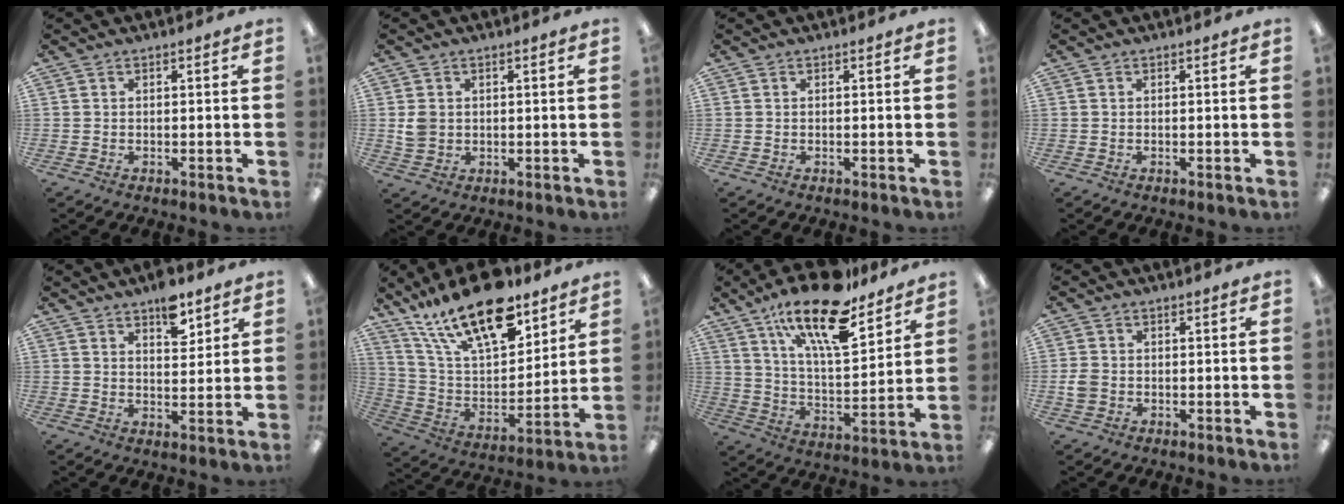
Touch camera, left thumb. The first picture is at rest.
{"total": 4.1, "force": [0.6, 3.7, 1.7], "torque": [-0.027, 0.004, 0.012]}
{"total": 0.0}
{"total": 0.0}
{"total": 7.8, "force": [5.5, 3.6, 4.3], "torque": [-0.041, -0.033, 0.089]}
{"total": 21.9, "force": [15.3, 8.8, 13.0], "torque": [-0.258, -0.086, 0.267]}
{"total": 21.3, "force": [14.5, 7.5, 13.8], "torque": [-0.227, -0.083, 0.242]}
{"total": 2.7, "force": [-0.5, 2.2, 1.6], "torque": [-0.026, 0.005, -0.009]}